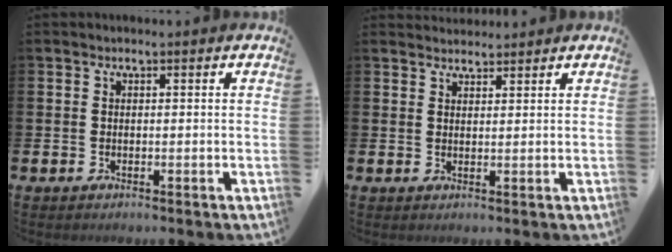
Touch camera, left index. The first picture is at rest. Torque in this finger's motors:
{"motor_torque": [0.39, -0.57, 0.06, -0.01]}